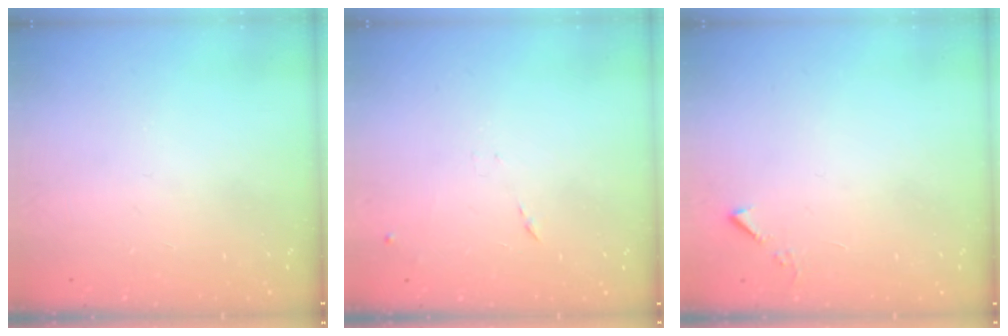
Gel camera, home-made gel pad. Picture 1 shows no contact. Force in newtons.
{"total": 6.6, "press": 6.6, "slide": 0.4}
{"total": 4.0, "press": 3.9, "slide": 0.5}